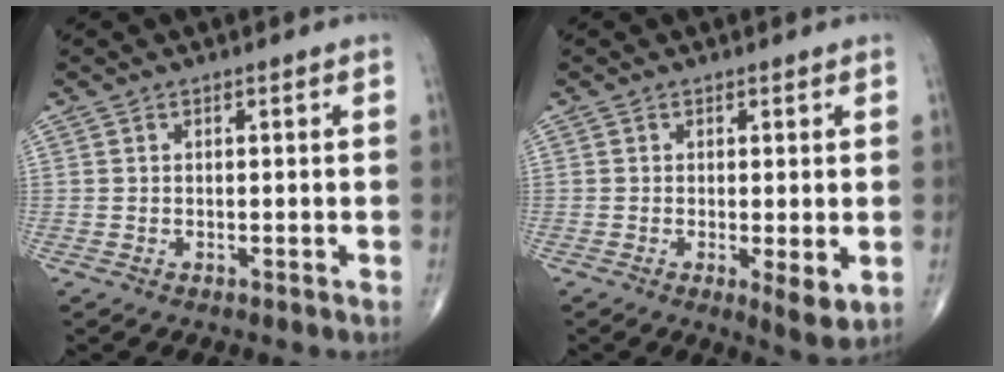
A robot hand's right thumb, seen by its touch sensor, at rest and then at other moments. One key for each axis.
{"total": 4.3, "fx": -0.7, "fy": 1.2, "fz": 4.1, "tx": -0.067, "ty": -0.016, "tz": -0.012}